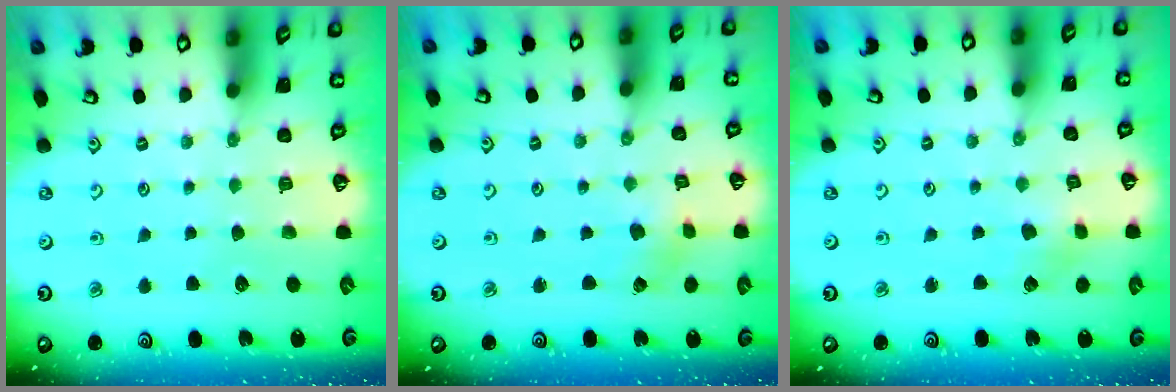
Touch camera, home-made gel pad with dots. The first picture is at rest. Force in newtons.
{"total": 2.2, "press": 2.2, "slide": 0.3}
{"total": 2.8, "press": 2.8, "slide": 0.4}